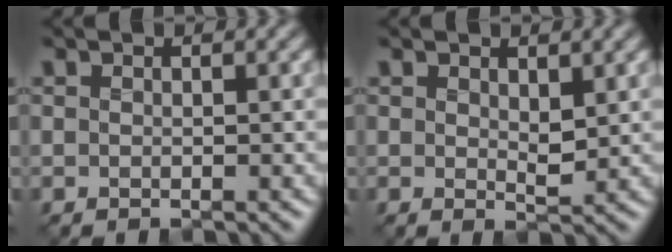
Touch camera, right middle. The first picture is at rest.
{"total": 1.8, "force": [0.7, 0.8, 1.4], "torque": [-0.027, -0.006, 0.012]}